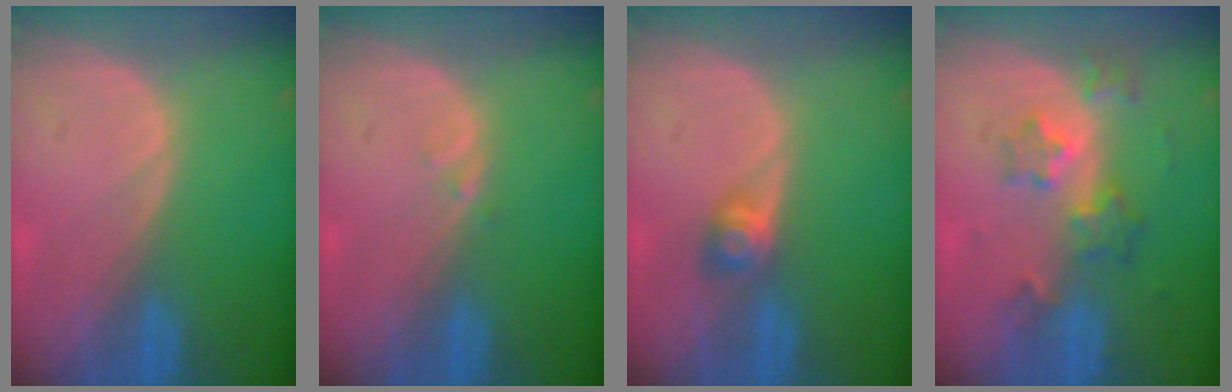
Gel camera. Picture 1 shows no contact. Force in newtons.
{"total": 0.6, "press": 0.6, "slide": 0.1}
{"total": 2.8, "press": 2.5, "slide": 1.3}
{"total": 6.1, "press": 5.4, "slide": 2.8}